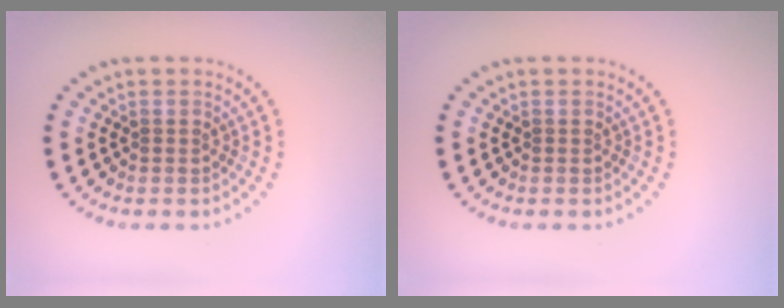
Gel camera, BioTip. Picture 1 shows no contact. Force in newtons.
{"total": 0.0}